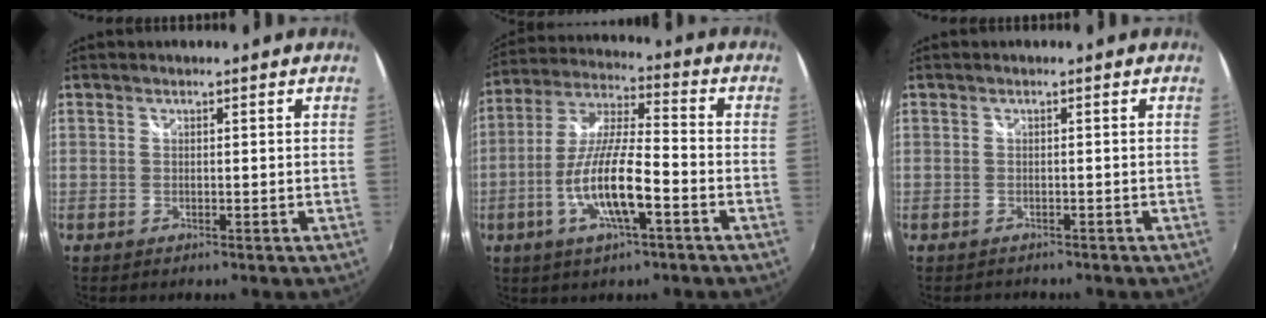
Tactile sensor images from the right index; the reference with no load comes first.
{"total": 13.0, "force": [-4.9, 2.7, 11.8], "torque": [-0.241, -0.006, -0.095]}
{"total": 1.7, "force": [-1.4, 0.9, 0.4], "torque": [-0.011, -0.007, -0.015]}